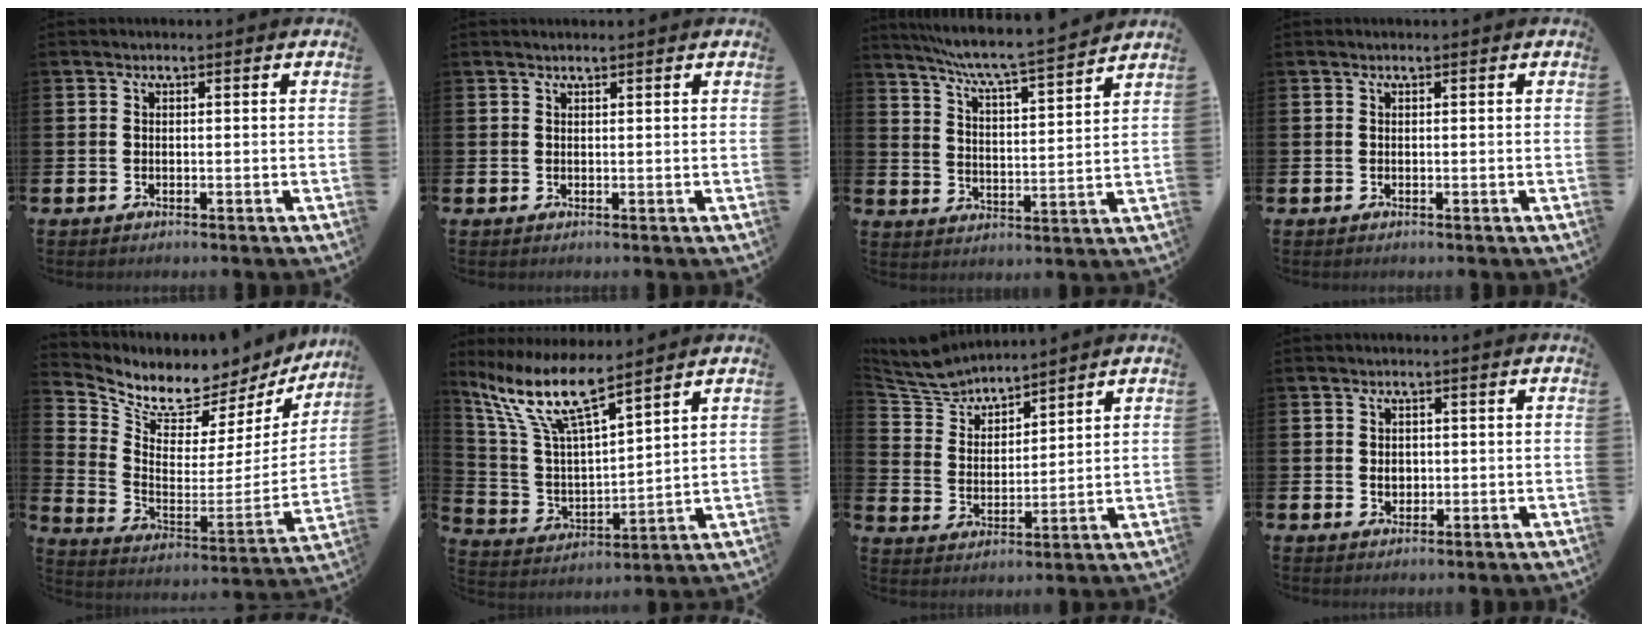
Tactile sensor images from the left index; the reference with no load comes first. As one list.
[{"total": 0.8, "force": [0.7, 0.0, 0.1], "torque": [0.004, -0.002, 0.012]}, {"total": 7.0, "force": [6.5, -0.2, 2.6], "torque": [-0.073, -0.052, 0.107]}, {"total": 0.0}, {"total": 7.4, "force": [6.9, 2.3, 1.2], "torque": [-0.060, -0.066, 0.116]}, {"total": 10.4, "force": [8.2, 2.1, 6.2], "torque": [-0.150, -0.038, 0.138]}, {"total": 6.1, "force": [6.0, 1.2, 0.6], "torque": [-0.040, -0.036, 0.107]}, {"total": 1.7, "force": [0.2, 1.5, 0.9], "torque": [0.002, 0.000, -0.003]}]